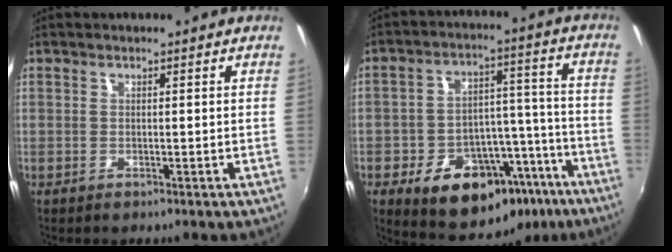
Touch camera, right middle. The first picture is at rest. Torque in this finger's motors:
{"motor_torque": [1.22, -0.92, 0.26, 0.11]}